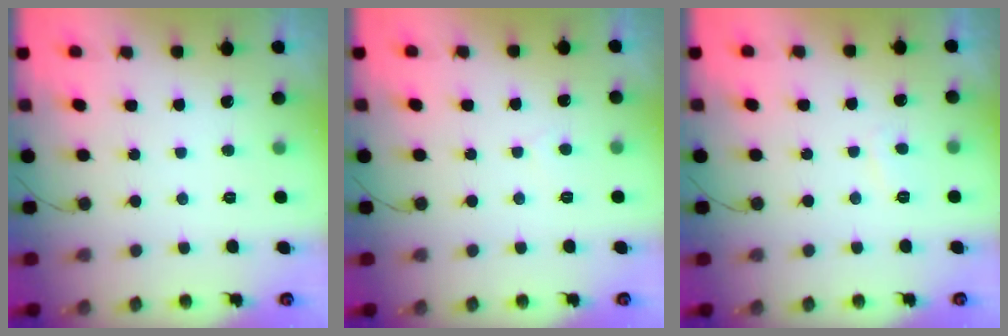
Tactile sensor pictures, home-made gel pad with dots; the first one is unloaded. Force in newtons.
{"total": 2.9, "press": 2.9, "slide": 0.4}
{"total": 2.0, "press": 1.9, "slide": 0.6}